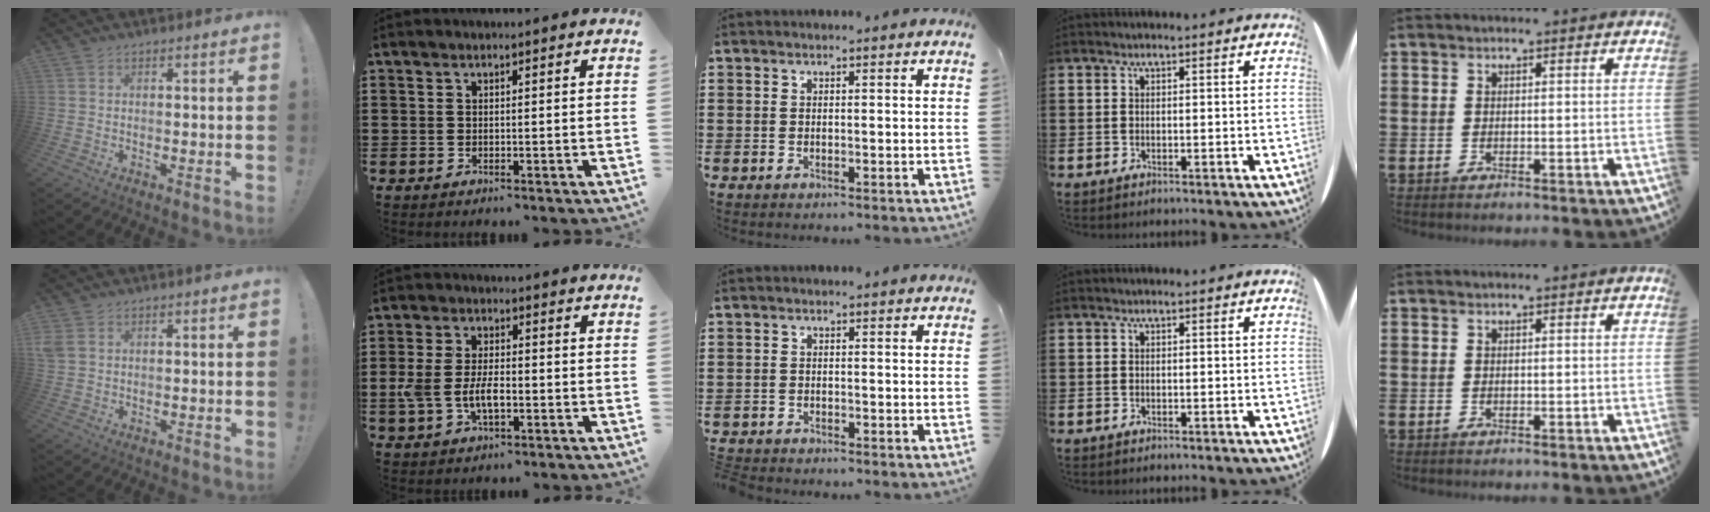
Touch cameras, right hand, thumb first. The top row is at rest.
{"thumb": {"total": 2.4, "force": [0.7, 1.3, 1.9], "torque": [-0.035, 0.004, 0.015]}, "index": {"total": 6.0, "force": [-1.5, 3.2, 4.9], "torque": [-0.119, -0.001, -0.034]}, "middle": {"total": 1.1, "force": [-1.1, 0.1, 0.0], "torque": [-0.004, 0.000, -0.023]}}